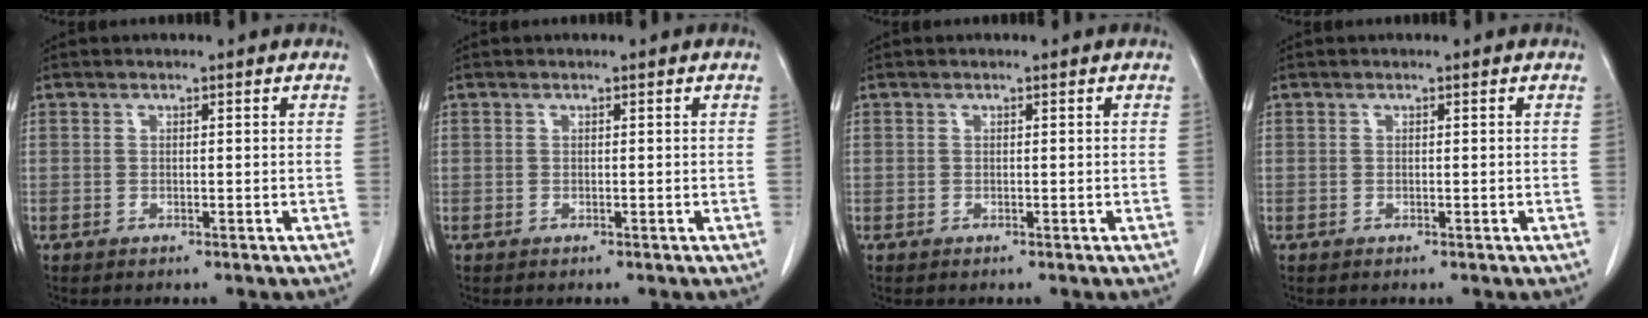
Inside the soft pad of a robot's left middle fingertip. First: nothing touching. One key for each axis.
{"total": 0.0}
{"total": 0.0}
{"total": 0.0}